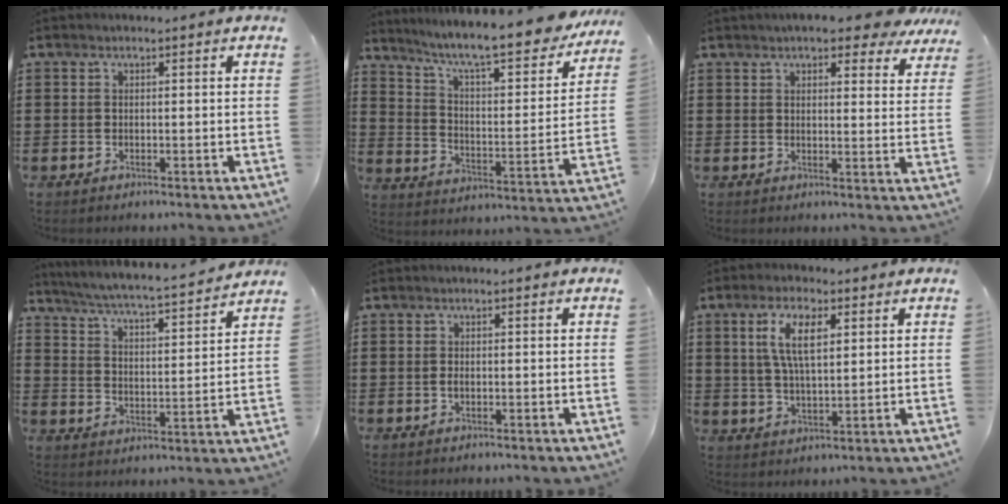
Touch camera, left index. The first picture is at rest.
{"total": 9.7, "force": [8.4, 0.4, 4.8], "torque": [-0.112, -0.065, 0.133]}
{"total": 5.5, "force": [4.8, 1.1, 2.6], "torque": [-0.048, -0.011, 0.084]}
{"total": 4.6, "force": [4.3, -0.5, 1.4], "torque": [-0.049, -0.035, 0.065]}
{"total": 0.7, "force": [-0.3, 0.4, 0.6], "torque": [-0.014, -0.003, -0.004]}
{"total": 7.5, "force": [2.9, 3.0, 6.3], "torque": [-0.132, 0.012, 0.049]}